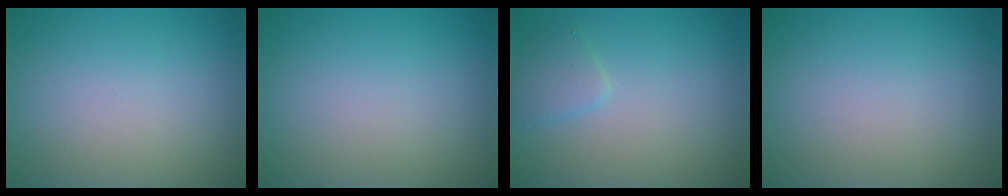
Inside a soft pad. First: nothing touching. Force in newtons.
{"total": 0.0}
{"total": 1.6, "press": 1.6, "slide": 0.1}
{"total": 0.0}